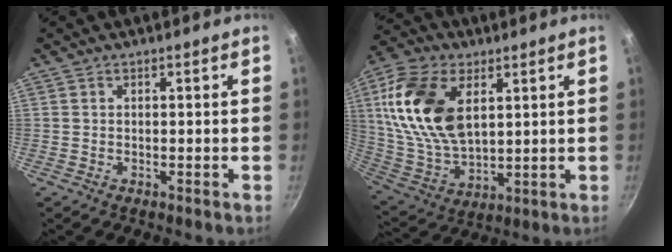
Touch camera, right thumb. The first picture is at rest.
{"total": 19.5, "force": [5.7, 11.5, 14.7], "torque": [-0.272, -0.014, 0.118]}